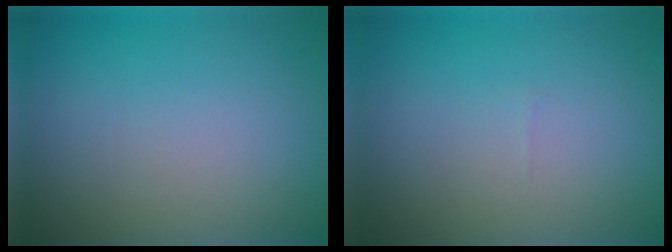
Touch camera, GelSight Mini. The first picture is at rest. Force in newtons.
{"total": 0.0}